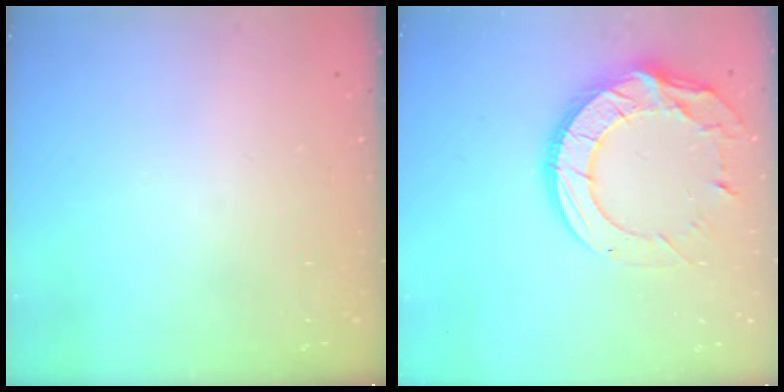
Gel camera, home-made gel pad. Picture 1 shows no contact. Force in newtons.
{"total": 18.1, "press": 18.1, "slide": 1.3}